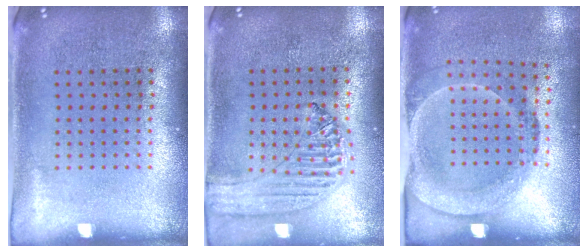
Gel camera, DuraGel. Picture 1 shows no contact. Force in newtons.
{"total": 1.2, "press": 1.2, "slide": 0.1}
{"total": 1.6, "press": 1.2, "slide": 1.1}